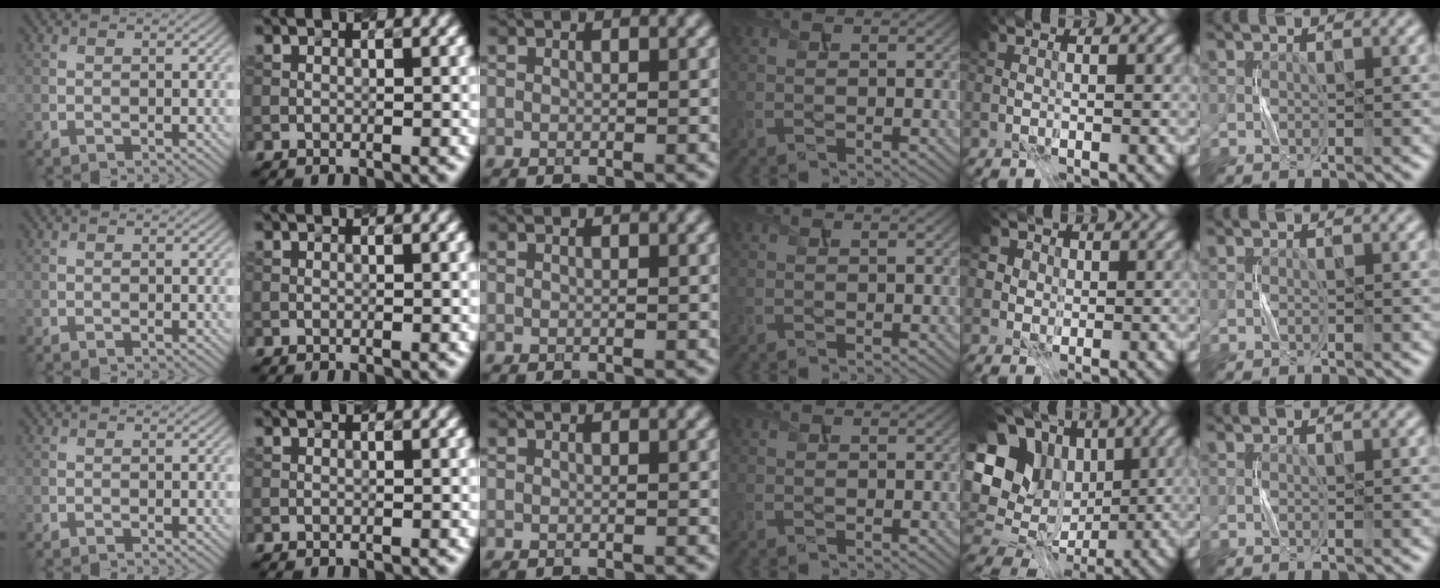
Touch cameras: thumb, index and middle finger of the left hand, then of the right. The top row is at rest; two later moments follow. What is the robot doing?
{"motion": "press", "object": "calculator"}